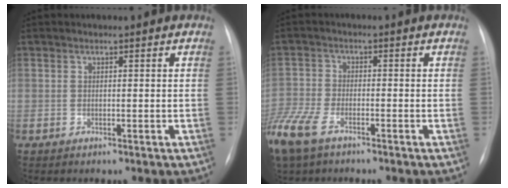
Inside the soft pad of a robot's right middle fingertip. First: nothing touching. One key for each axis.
{"total": 11.2, "fx": -7.3, "fy": 5.0, "fz": 6.8, "tx": -0.172, "ty": -0.015, "tz": -0.141}